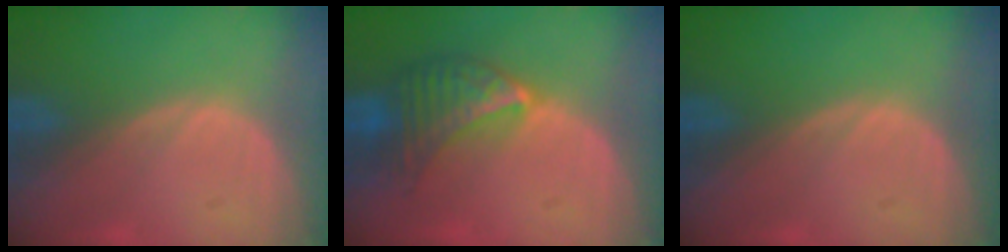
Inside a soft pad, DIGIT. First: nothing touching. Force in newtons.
{"total": 7.1, "press": 6.3, "slide": 3.1}
{"total": 0.0}